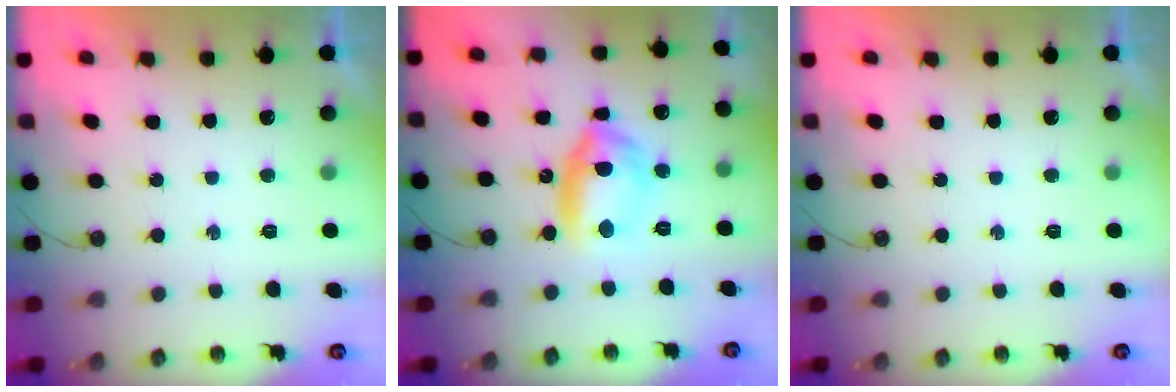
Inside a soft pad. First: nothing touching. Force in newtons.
{"total": 11.2, "press": 11.1, "slide": 1.4}
{"total": 0.0}